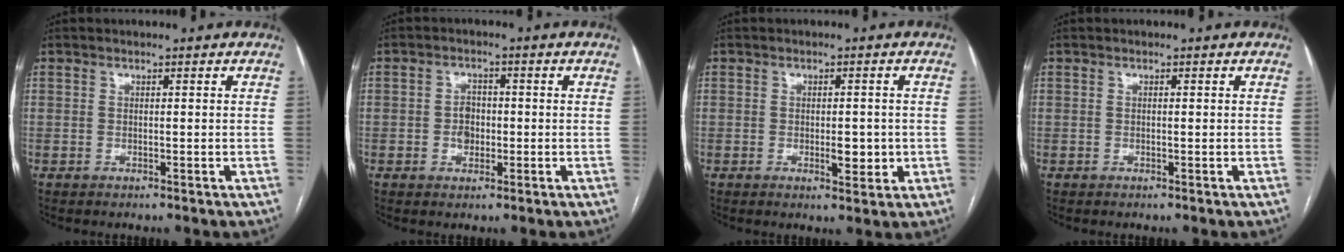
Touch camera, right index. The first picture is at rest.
{"total": 3.0, "force": [-0.4, 2.4, 1.8], "torque": [-0.027, 0.006, -0.007]}
{"total": 3.5, "force": [-0.5, 1.5, 3.2], "torque": [-0.044, -0.002, -0.003]}
{"total": 0.0}